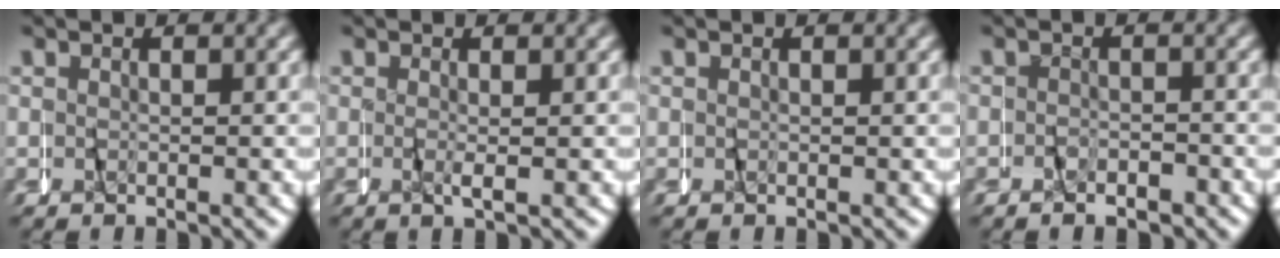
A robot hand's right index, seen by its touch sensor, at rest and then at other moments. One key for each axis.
{"total": 0.9, "fx": -0.4, "fy": -0.4, "fz": 0.7, "tx": -0.019, "ty": -0.004, "tz": -0.004}
{"total": 0.0}
{"total": 1.7, "fx": -1.4, "fy": 0.9, "fz": 0.3, "tx": -0.008, "ty": 0.000, "tz": -0.028}